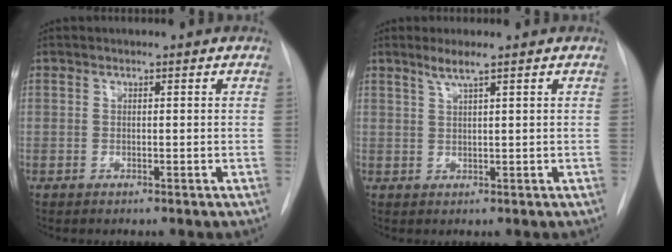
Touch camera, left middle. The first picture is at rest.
{"total": 2.5, "force": [1.7, -0.4, 1.8], "torque": [-0.040, -0.002, 0.034]}